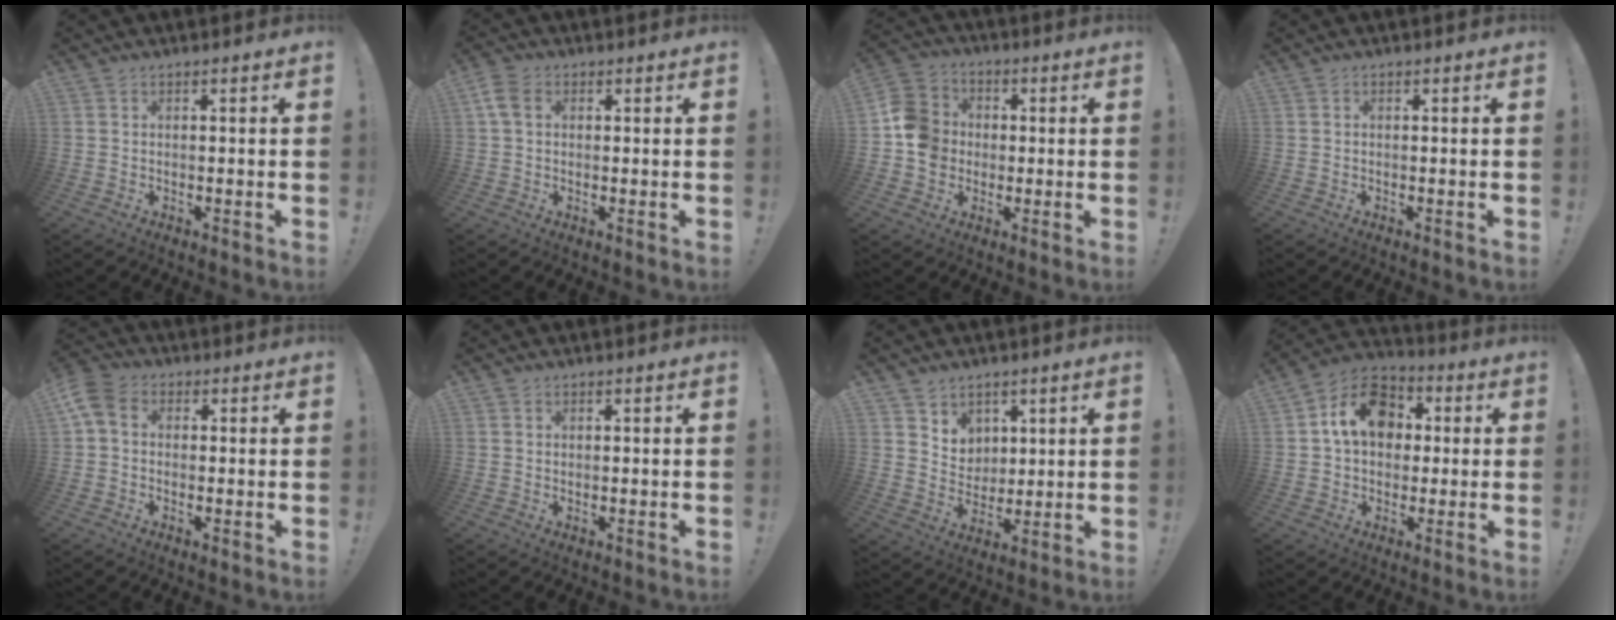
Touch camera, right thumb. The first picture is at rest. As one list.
[{"total": 5.2, "force": [1.5, 3.6, 3.4], "torque": [-0.071, 0.006, 0.031]}, {"total": 5.9, "force": [2.2, 4.1, 3.6], "torque": [-0.067, -0.007, 0.040]}, {"total": 0.0}, {"total": 7.0, "force": [1.4, 5.1, 4.6], "torque": [-0.096, 0.002, 0.032]}, {"total": 0.6, "force": [0.5, 0.2, 0.1], "torque": [0.002, -0.001, 0.010]}, {"total": 6.9, "force": [4.5, 5.1, 0.5], "torque": [-0.016, -0.042, 0.091]}, {"total": 14.7, "force": [3.8, 11.4, 8.4], "torque": [-0.124, 0.005, 0.078]}]